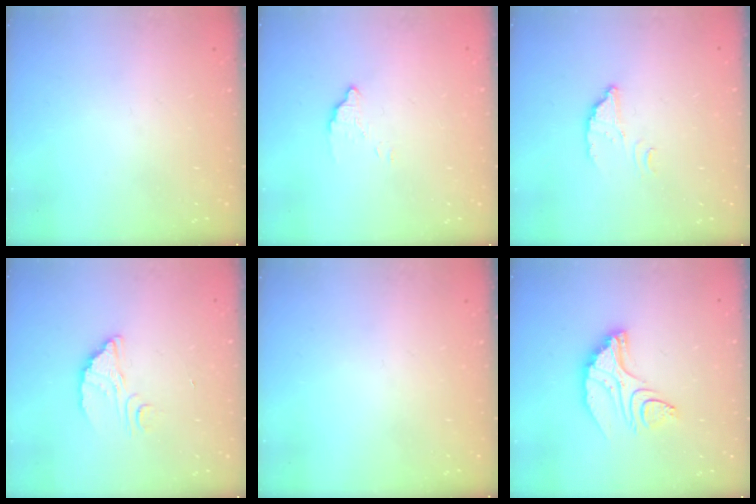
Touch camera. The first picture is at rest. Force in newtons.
{"total": 3.0, "press": 3.0, "slide": 0.1}
{"total": 2.6, "press": 2.6, "slide": 0.1}
{"total": 3.1, "press": 3.1, "slide": 0.2}
{"total": 0.0}
{"total": 10.4, "press": 10.3, "slide": 0.8}